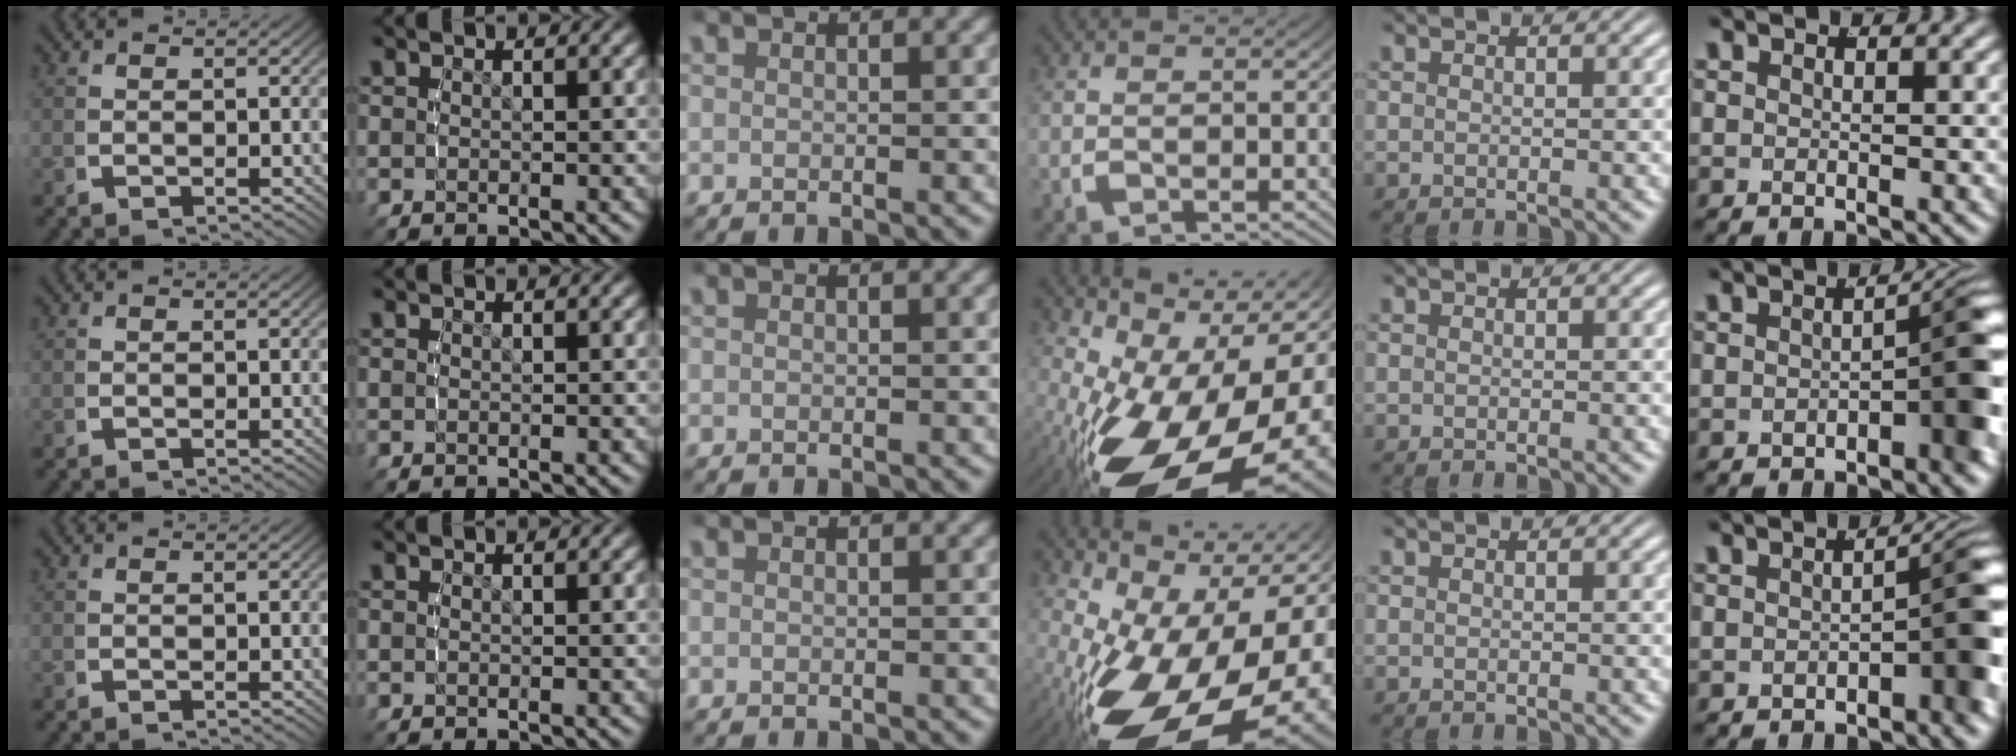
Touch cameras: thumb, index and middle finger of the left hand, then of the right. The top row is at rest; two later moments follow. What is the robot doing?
{"motion": "lift_and_place", "object": "button"}